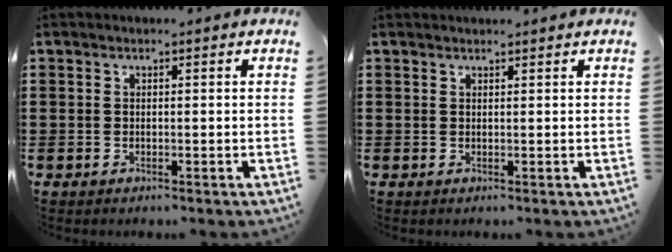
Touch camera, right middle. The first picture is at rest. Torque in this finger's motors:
{"motor_torque": [-0.02, -0.02, 0.05, 0.00]}